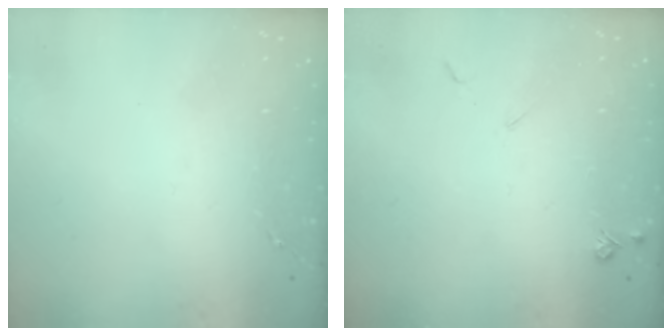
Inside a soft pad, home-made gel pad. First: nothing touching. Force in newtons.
{"total": 4.0, "press": 3.9, "slide": 0.7}